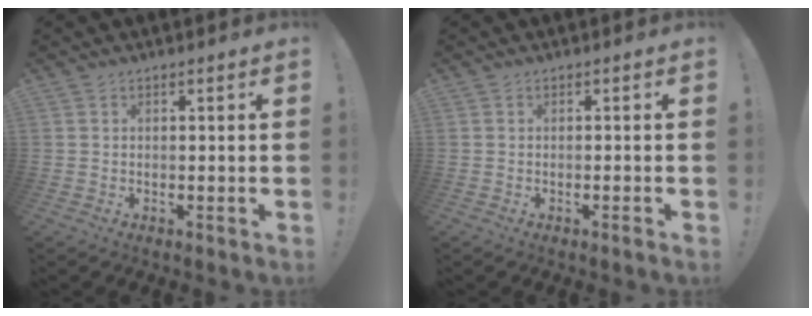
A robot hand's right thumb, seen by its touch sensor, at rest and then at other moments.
{"total": 1.4, "force": [-0.8, -0.3, 1.1], "torque": [-0.022, 0.000, -0.014]}